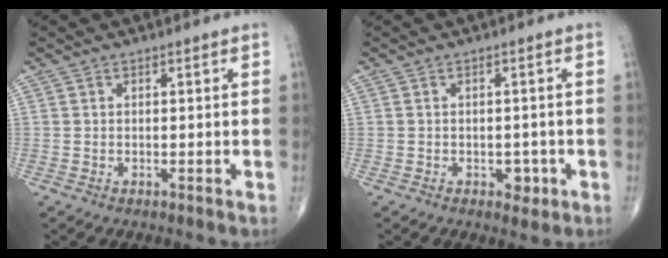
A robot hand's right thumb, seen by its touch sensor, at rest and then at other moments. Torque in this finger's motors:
{"motor_torque": [0.29, 0.11, 0.07, -0.28, -0.01]}